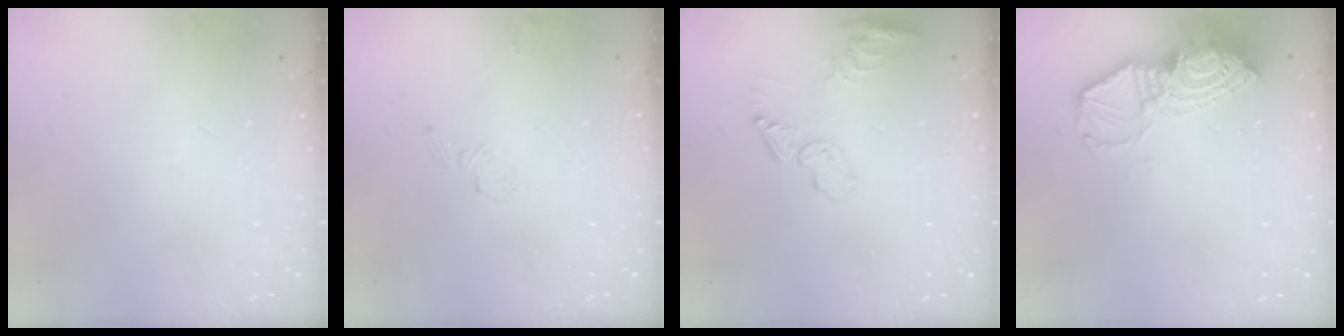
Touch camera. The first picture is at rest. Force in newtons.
{"total": 4.8, "press": 4.7, "slide": 1.1}
{"total": 8.1, "press": 8.1, "slide": 0.5}
{"total": 12.3, "press": 12.3, "slide": 1.1}